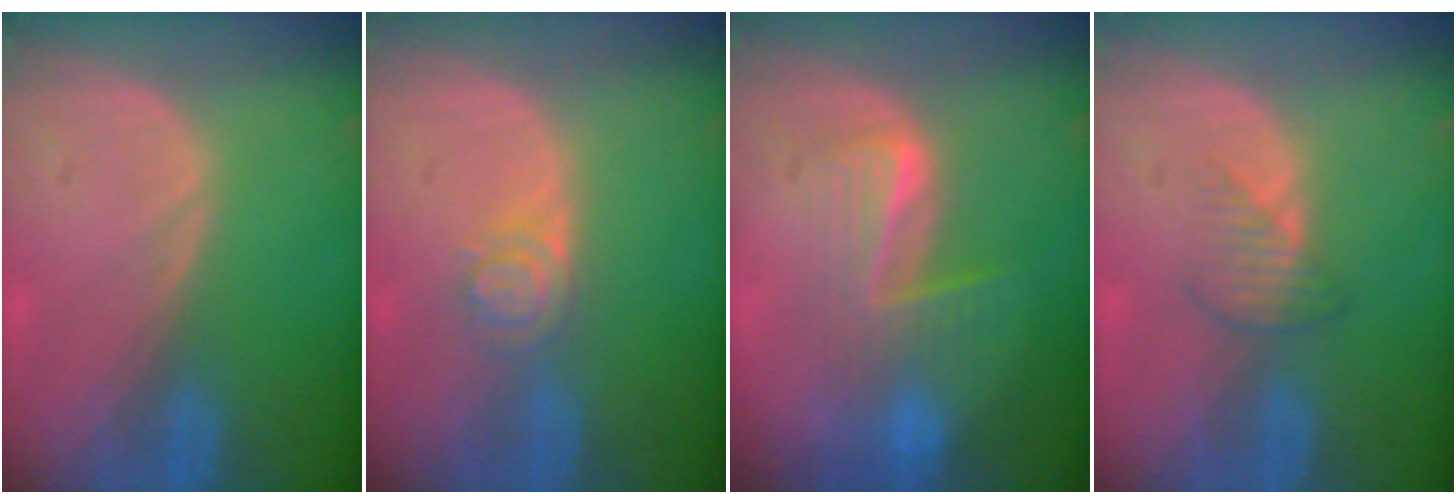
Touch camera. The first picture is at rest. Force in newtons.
{"total": 3.9, "press": 3.4, "slide": 1.9}
{"total": 6.3, "press": 6.2, "slide": 1.3}
{"total": 2.8, "press": 2.7, "slide": 0.8}